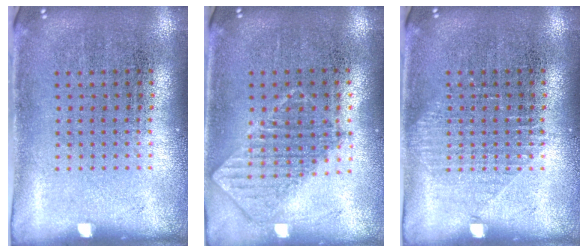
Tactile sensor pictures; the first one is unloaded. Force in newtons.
{"total": 0.9, "press": 0.8, "slide": 0.2}
{"total": 1.0, "press": 1.0, "slide": 0.2}